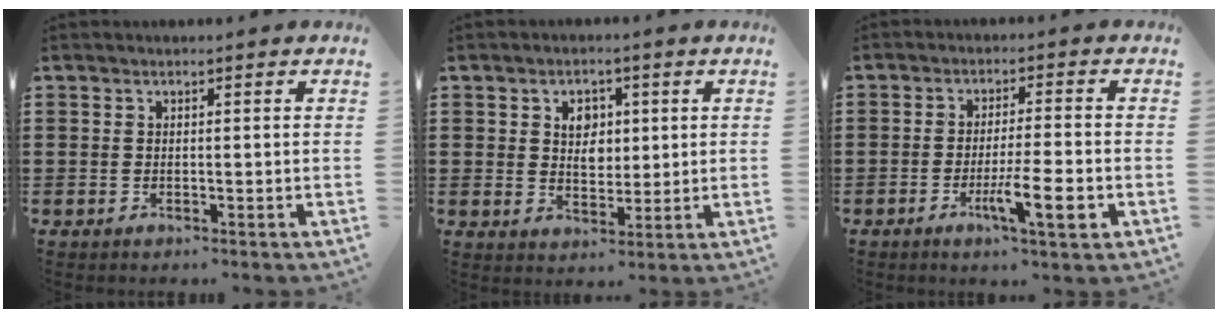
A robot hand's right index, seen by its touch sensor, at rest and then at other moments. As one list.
[{"total": 4.2, "force": [1.2, 3.0, 2.6], "torque": [-0.045, 0.007, 0.016]}, {"total": 7.7, "force": [-2.9, 0.9, 7.0], "torque": [-0.116, -0.006, -0.048]}]